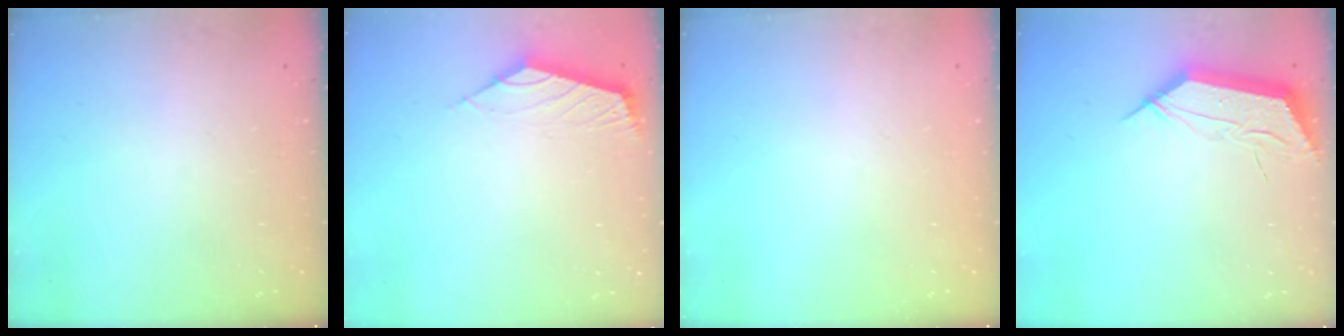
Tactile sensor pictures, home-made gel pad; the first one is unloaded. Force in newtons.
{"total": 2.5, "press": 2.4, "slide": 0.7}
{"total": 0.0}
{"total": 11.3, "press": 11.3, "slide": 0.9}